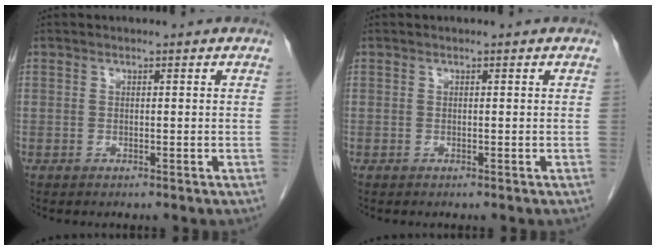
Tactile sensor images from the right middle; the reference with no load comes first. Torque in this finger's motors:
{"motor_torque": [0.00, 0.00, 0.02, -0.01]}